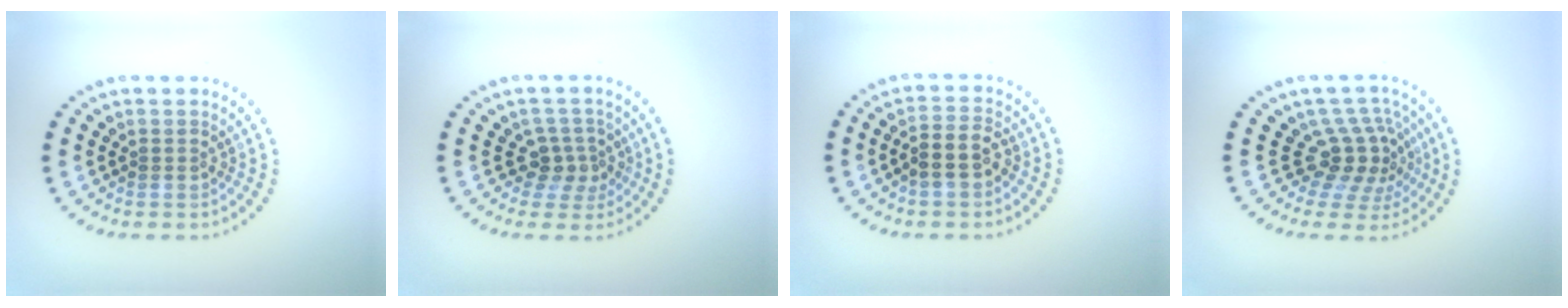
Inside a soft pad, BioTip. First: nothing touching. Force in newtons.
{"total": 2.4, "press": 1.9, "slide": 1.5}
{"total": 2.8, "press": 2.5, "slide": 1.3}
{"total": 4.0, "press": 2.8, "slide": 2.9}